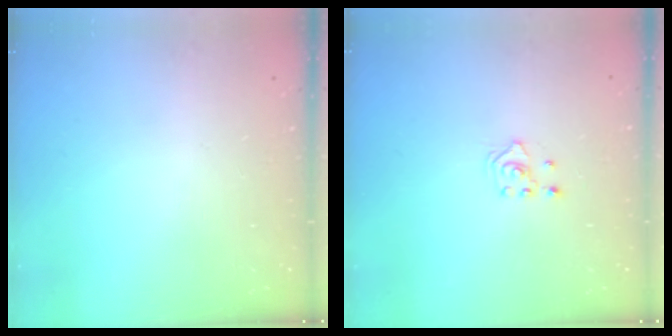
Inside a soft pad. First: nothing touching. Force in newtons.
{"total": 2.0, "press": 1.8, "slide": 0.9}